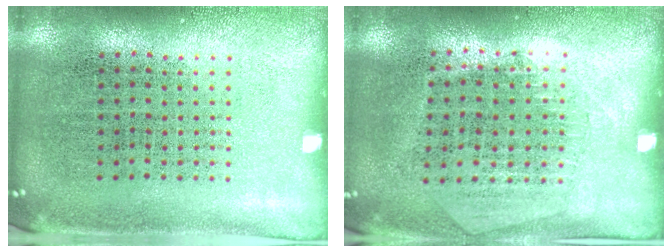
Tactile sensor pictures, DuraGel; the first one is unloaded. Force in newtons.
{"total": 1.3, "press": 1.1, "slide": 0.6}